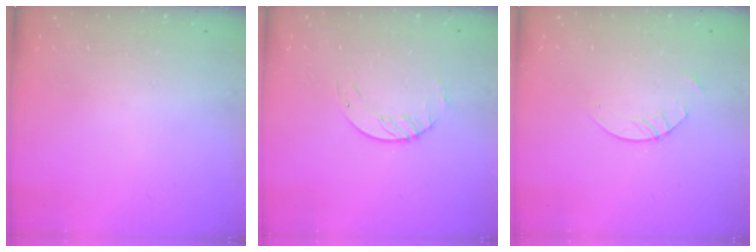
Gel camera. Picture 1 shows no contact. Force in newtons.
{"total": 1.7, "press": 1.7, "slide": 0.2}
{"total": 2.4, "press": 2.4, "slide": 0.1}